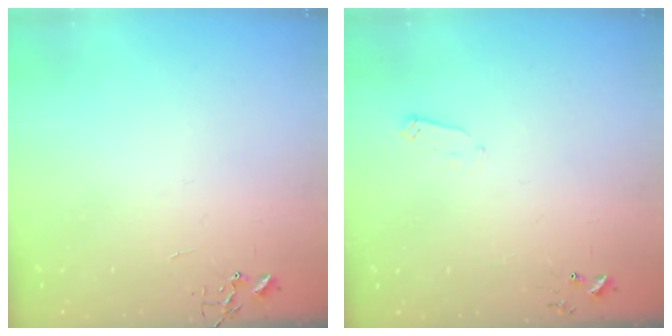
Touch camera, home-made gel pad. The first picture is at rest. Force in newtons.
{"total": 2.4, "press": 2.4, "slide": 0.4}